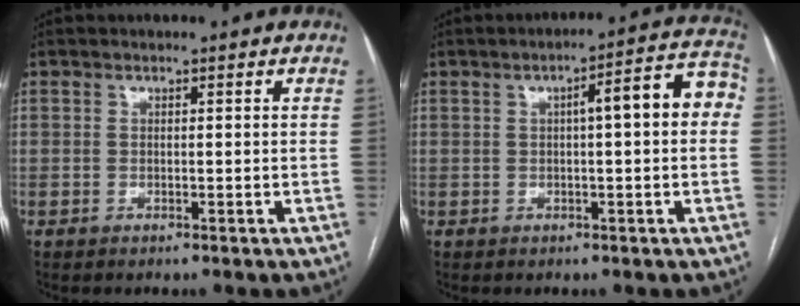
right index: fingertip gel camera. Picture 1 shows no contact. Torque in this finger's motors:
{"motor_torque": [0.30, 0.06, 0.18, 0.07]}